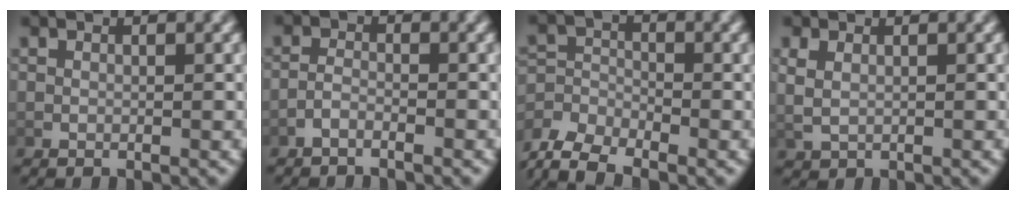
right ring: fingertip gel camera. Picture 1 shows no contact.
{"total": 1.7, "force": [-1.6, 0.3, 0.6], "torque": [-0.019, -0.007, -0.028]}
{"total": 5.3, "force": [-3.1, 3.7, 2.2], "torque": [-0.058, -0.030, -0.045]}
{"total": 2.3, "force": [0.8, 1.7, 1.3], "torque": [-0.033, -0.002, 0.024]}